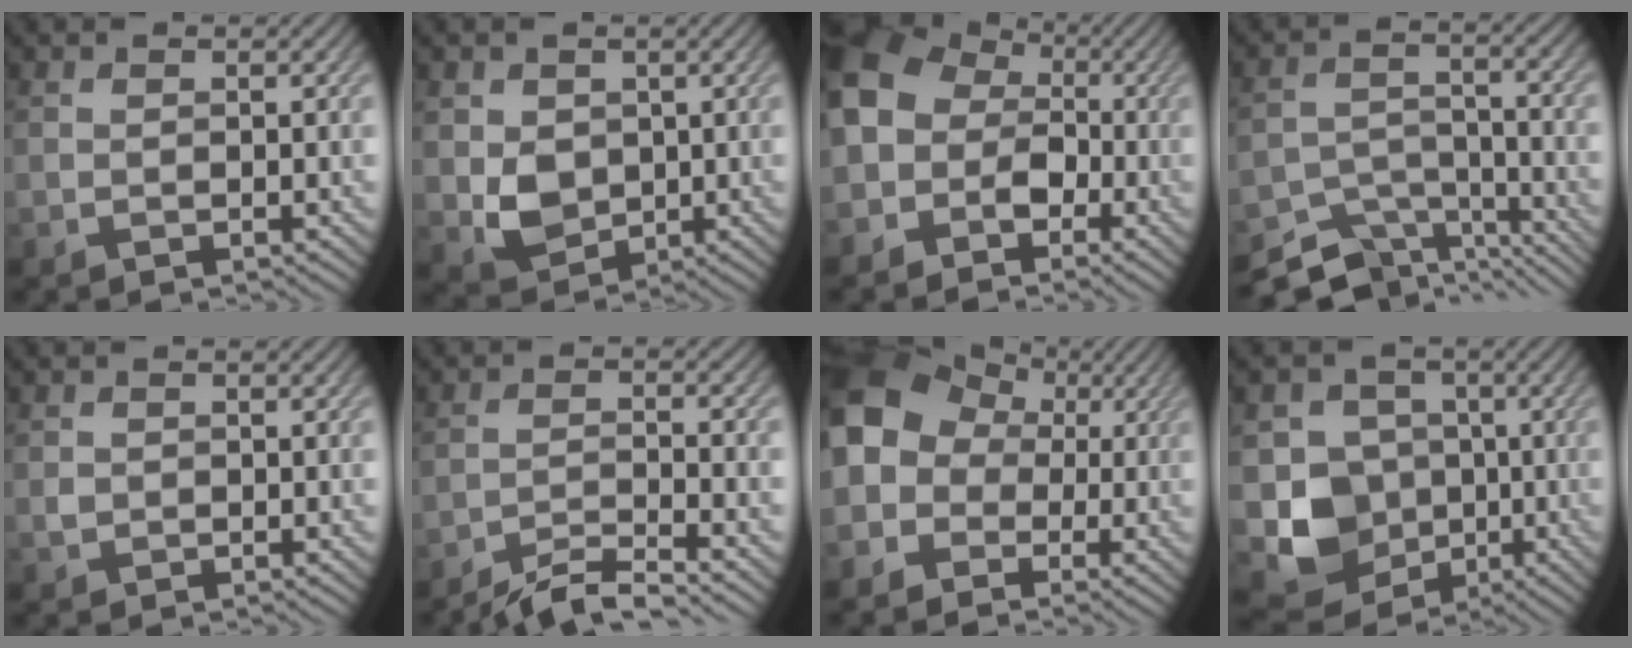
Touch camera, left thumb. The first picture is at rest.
{"total": 4.6, "force": [0.6, 3.8, 2.4], "torque": [-0.056, -0.009, 0.011]}
{"total": 8.6, "force": [-1.7, 7.2, 4.4], "torque": [-0.097, -0.004, -0.048]}
{"total": 10.3, "force": [-8.9, 3.7, 3.5], "torque": [-0.068, -0.015, -0.135]}
{"total": 0.6, "force": [0.0, 0.6, 0.1], "torque": [0.000, -0.001, -0.004]}
{"total": 5.1, "force": [-4.5, 0.5, 2.3], "torque": [-0.040, 0.004, -0.086]}
{"total": 9.6, "force": [0.1, 8.5, 4.5], "torque": [-0.110, -0.013, -0.024]}
{"total": 8.4, "force": [-1.7, 7.5, 3.4], "torque": [-0.079, -0.018, -0.040]}